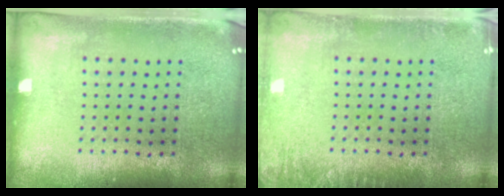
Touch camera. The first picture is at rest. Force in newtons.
{"total": 1.4, "press": 1.4, "slide": 0.3}